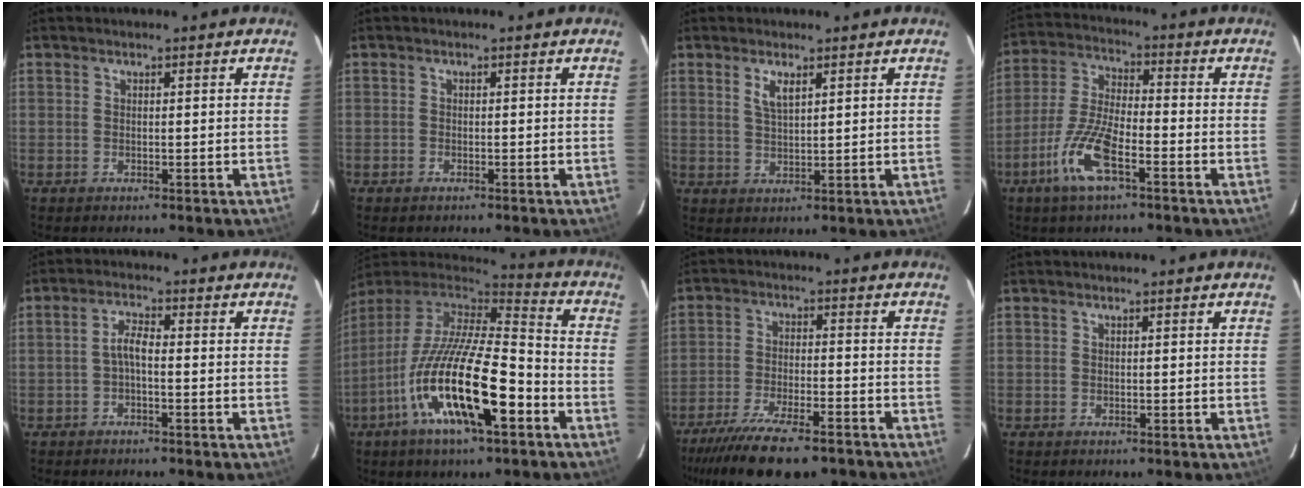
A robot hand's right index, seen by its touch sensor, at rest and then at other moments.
{"total": 0.6, "force": [-0.5, 0.3, 0.2], "torque": [-0.004, 0.001, -0.010]}
{"total": 3.3, "force": [1.7, 1.0, 2.7], "torque": [-0.050, -0.001, 0.033]}
{"total": 11.2, "force": [-5.7, 3.3, 9.1], "torque": [-0.198, -0.004, -0.115]}
{"total": 2.8, "force": [-1.0, 0.7, 2.5], "torque": [-0.054, 0.010, -0.021]}
{"total": 23.0, "force": [-9.6, 6.4, 19.9], "torque": [-0.362, -0.039, -0.179]}
{"total": 18.7, "force": [-14.9, 5.0, 10.1], "torque": [-0.203, -0.037, -0.229]}
{"total": 0.0}